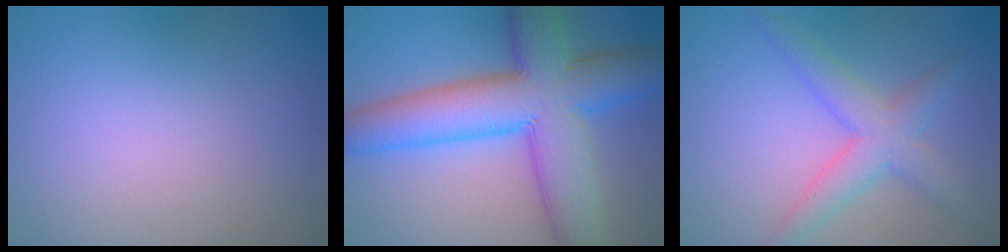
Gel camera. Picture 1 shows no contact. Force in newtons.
{"total": 11.5, "press": 11.5, "slide": 0.4}
{"total": 3.9, "press": 3.9, "slide": 0.1}